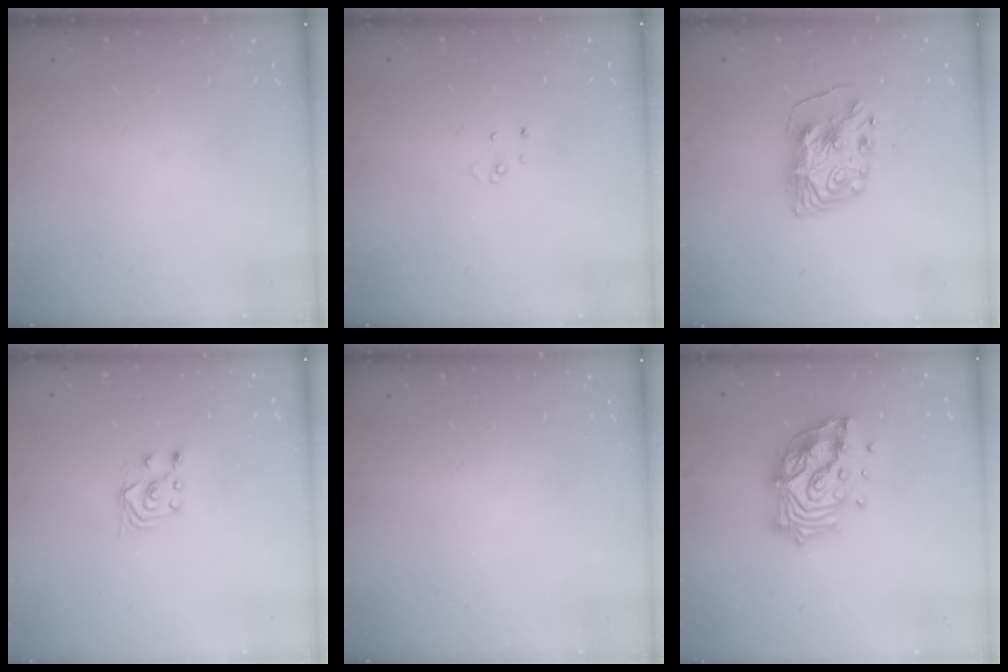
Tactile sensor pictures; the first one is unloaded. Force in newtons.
{"total": 2.6, "press": 2.6, "slide": 0.3}
{"total": 8.1, "press": 8.1, "slide": 0.8}
{"total": 3.0, "press": 2.9, "slide": 1.0}
{"total": 0.0}
{"total": 16.0, "press": 15.9, "slide": 2.3}